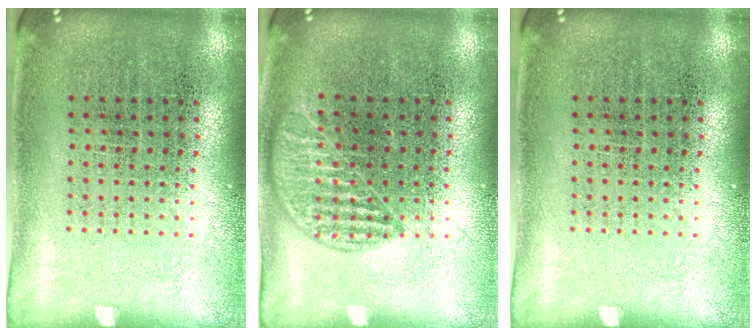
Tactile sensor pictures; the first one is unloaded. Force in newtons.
{"total": 1.0, "press": 0.9, "slide": 0.4}
{"total": 0.0}